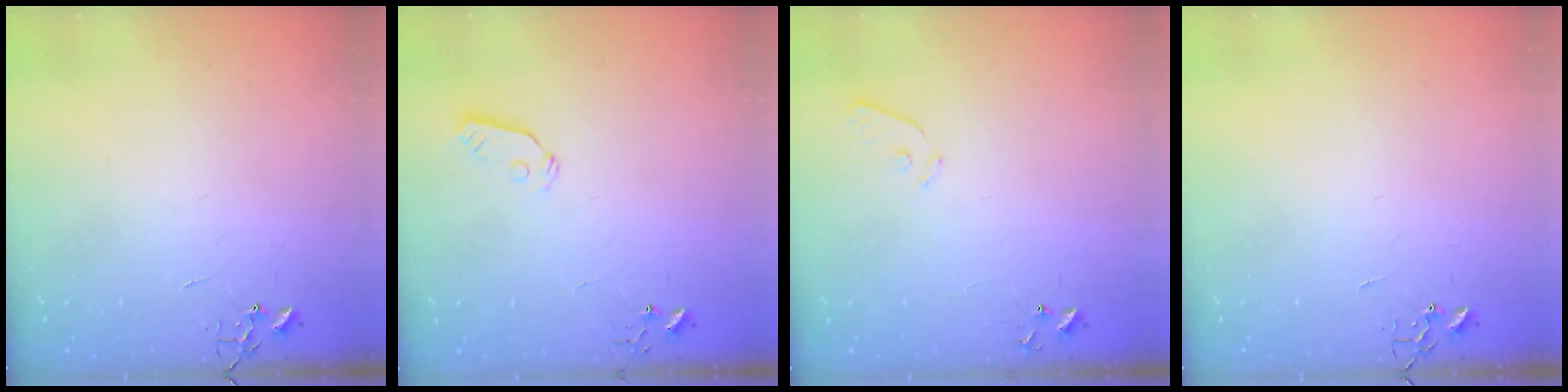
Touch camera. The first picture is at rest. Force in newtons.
{"total": 5.3, "press": 5.2, "slide": 0.3}
{"total": 6.6, "press": 6.6, "slide": 0.7}
{"total": 0.0}